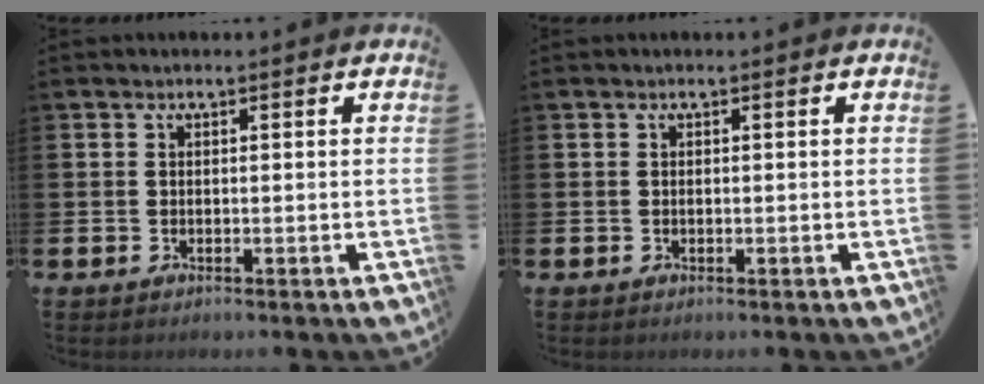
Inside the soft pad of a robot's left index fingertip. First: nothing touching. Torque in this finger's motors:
{"motor_torque": [-0.41, 0.05, -0.02, -0.01]}